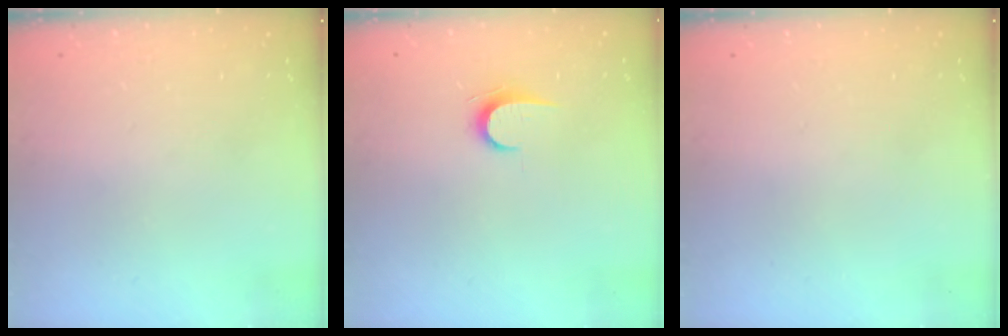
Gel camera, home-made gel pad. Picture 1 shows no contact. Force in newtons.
{"total": 6.2, "press": 6.2, "slide": 0.7}
{"total": 0.0}